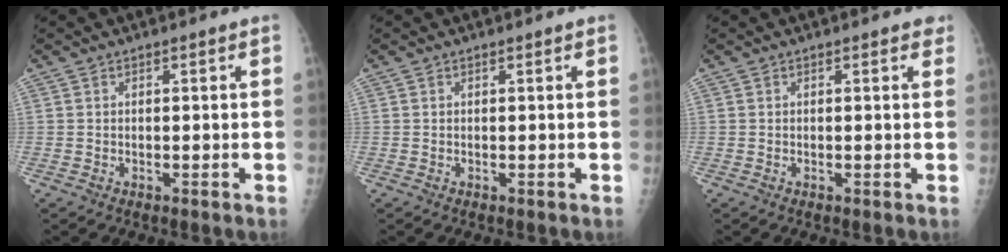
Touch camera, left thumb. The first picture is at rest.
{"total": 0.0}
{"total": 1.1, "force": [0.8, 0.6, 0.5], "torque": [0.005, -0.002, 0.002]}